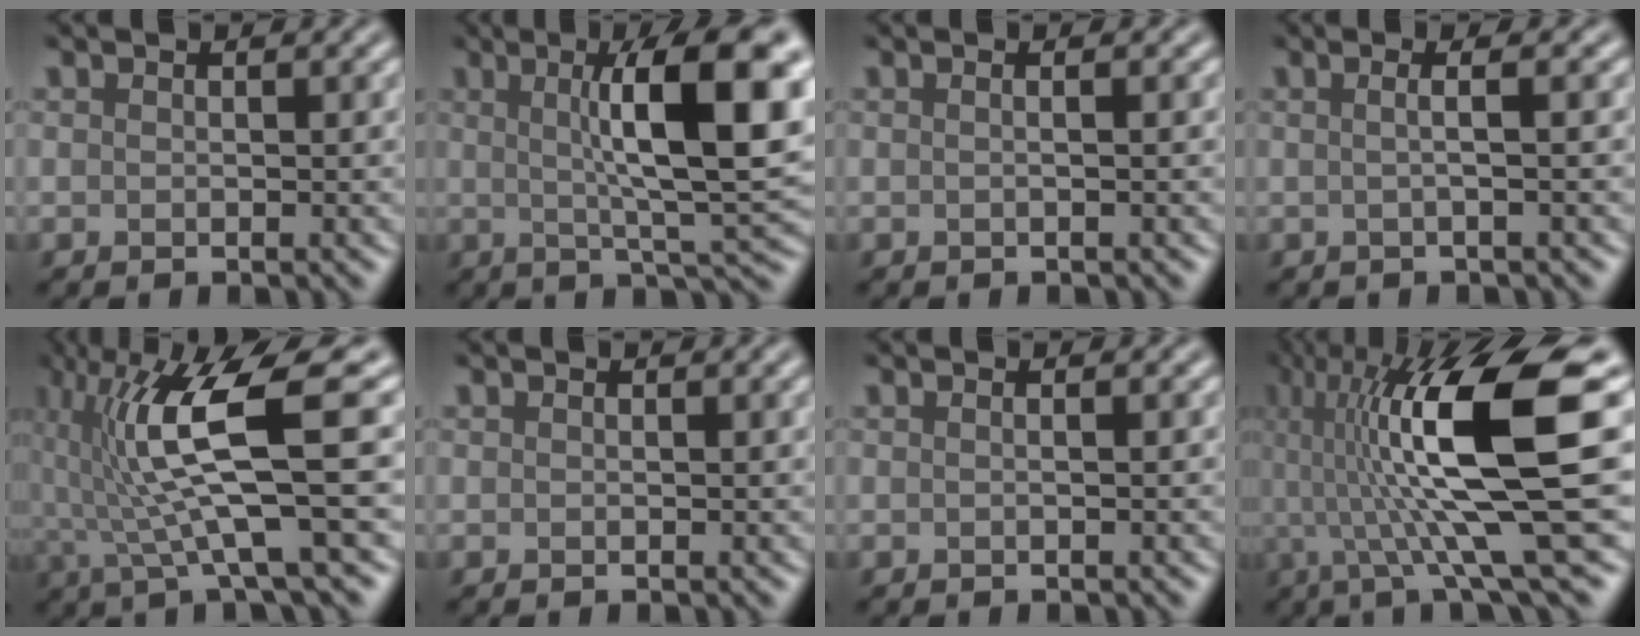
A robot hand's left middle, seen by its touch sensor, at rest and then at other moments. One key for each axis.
{"total": 11.0, "fx": 2.2, "fy": 2.1, "fz": 10.6, "tx": -0.131, "ty": 0.010, "tz": 0.035}
{"total": 1.9, "fx": 0.5, "fy": 1.0, "fz": 1.5, "tx": -0.001, "ty": 0.004, "tz": -0.020}
{"total": 2.3, "fx": 0.2, "fy": 0.8, "fz": 2.1, "tx": -0.021, "ty": 0.002, "tz": -0.015}
{"total": 8.9, "fx": 0.9, "fy": 1.6, "fz": 8.7, "tx": -0.161, "ty": 0.001, "tz": 0.027}
{"total": 0.0}
{"total": 1.3, "fx": 0.3, "fy": 0.7, "fz": 1.0, "tx": 0.002, "ty": -0.003, "tz": -0.013}
{"total": 13.5, "fx": 1.4, "fy": 2.8, "fz": 13.1, "tx": -0.232, "ty": 0.008, "tz": 0.035}